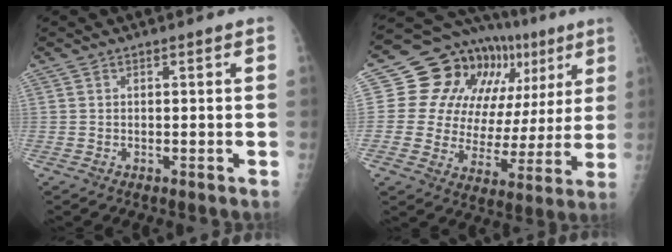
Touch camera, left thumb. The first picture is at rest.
{"total": 21.1, "force": [7.9, 14.2, 13.5], "torque": [-0.134, 0.015, 0.123]}